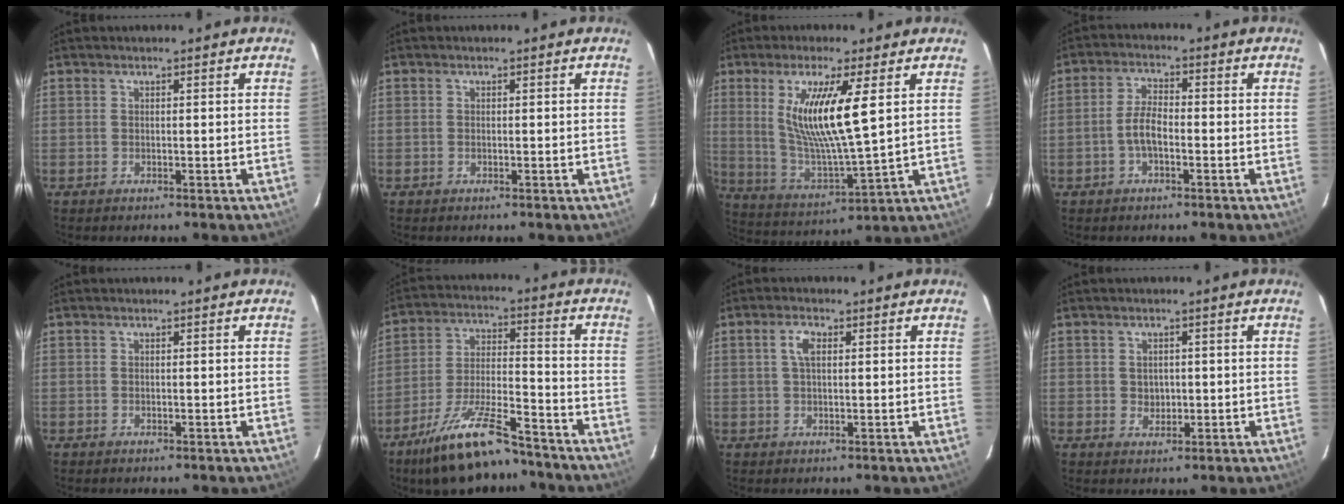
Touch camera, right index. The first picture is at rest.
{"total": 0.0}
{"total": 14.1, "force": [4.1, 1.6, 13.3], "torque": [-0.252, -0.016, 0.090]}
{"total": 4.5, "force": [-1.6, 1.8, 3.8], "torque": [-0.081, 0.009, -0.030]}
{"total": 0.0}
{"total": 16.6, "force": [-12.8, 4.4, 9.6], "torque": [-0.194, -0.010, -0.218]}
{"total": 3.0, "force": [0.8, 1.5, 2.5], "torque": [-0.050, 0.008, 0.015]}
{"total": 2.5, "force": [0.0, 2.3, 1.0], "torque": [-0.014, 0.003, 0.002]}